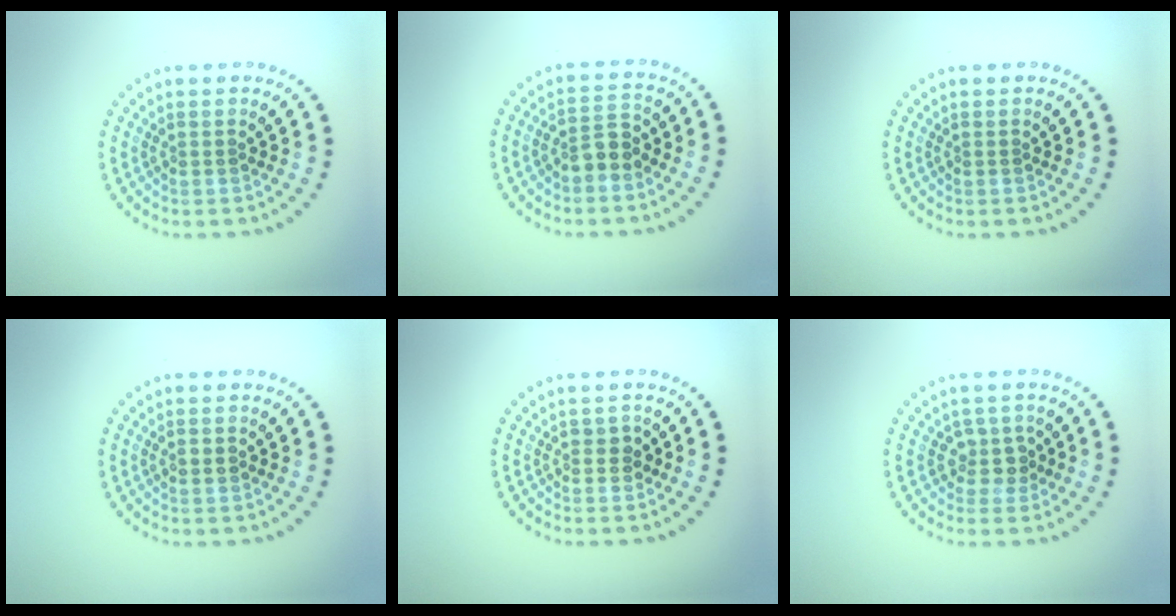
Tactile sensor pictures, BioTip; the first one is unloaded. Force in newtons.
{"total": 2.6, "press": 2.5, "slide": 0.9}
{"total": 0.0}
{"total": 1.2, "press": 1.2, "slide": 0.1}
{"total": 0.9, "press": 0.8, "slide": 0.2}
{"total": 1.9, "press": 1.5, "slide": 1.2}